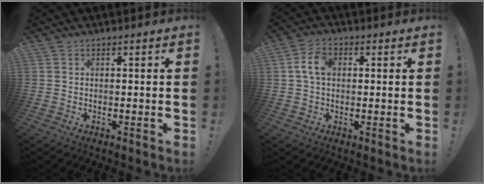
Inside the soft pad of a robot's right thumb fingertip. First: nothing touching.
{"total": 6.7, "force": [1.0, 4.4, 5.0], "torque": [-0.098, 0.013, 0.019]}